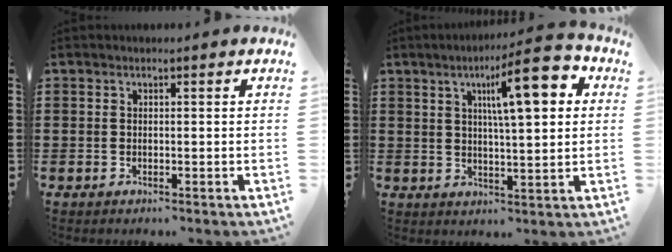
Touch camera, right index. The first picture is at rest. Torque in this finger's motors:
{"motor_torque": [2.02, 0.11, 0.73, 0.20]}